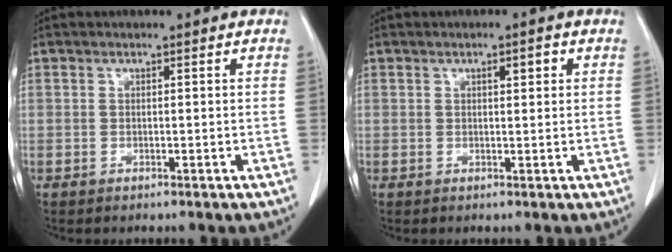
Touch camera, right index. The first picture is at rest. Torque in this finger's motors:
{"motor_torque": [0.10, 0.02, 0.02, 0.01]}